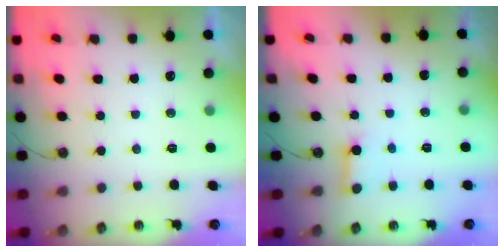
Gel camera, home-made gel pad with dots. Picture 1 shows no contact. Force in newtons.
{"total": 3.0, "press": 3.0, "slide": 0.4}